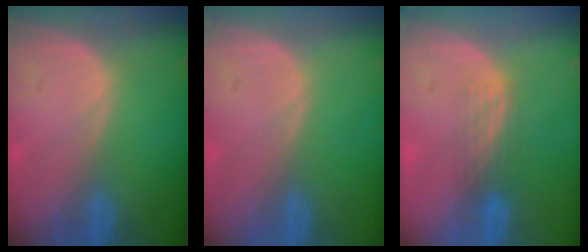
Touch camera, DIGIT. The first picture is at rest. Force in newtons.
{"total": 0.0}
{"total": 3.1, "press": 2.8, "slide": 1.4}